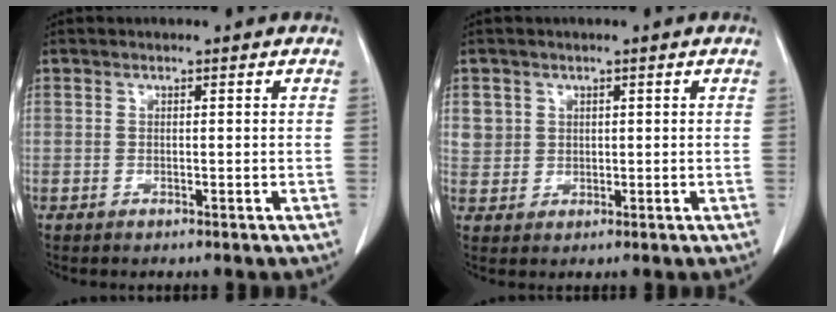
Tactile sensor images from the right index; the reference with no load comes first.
{"total": 3.2, "force": [1.3, 2.9, 0.2], "torque": [0.012, 0.003, 0.026]}